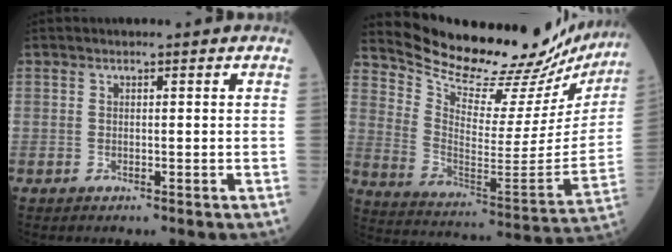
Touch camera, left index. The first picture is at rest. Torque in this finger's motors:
{"motor_torque": [1.06, -1.08, 0.25, 0.00]}